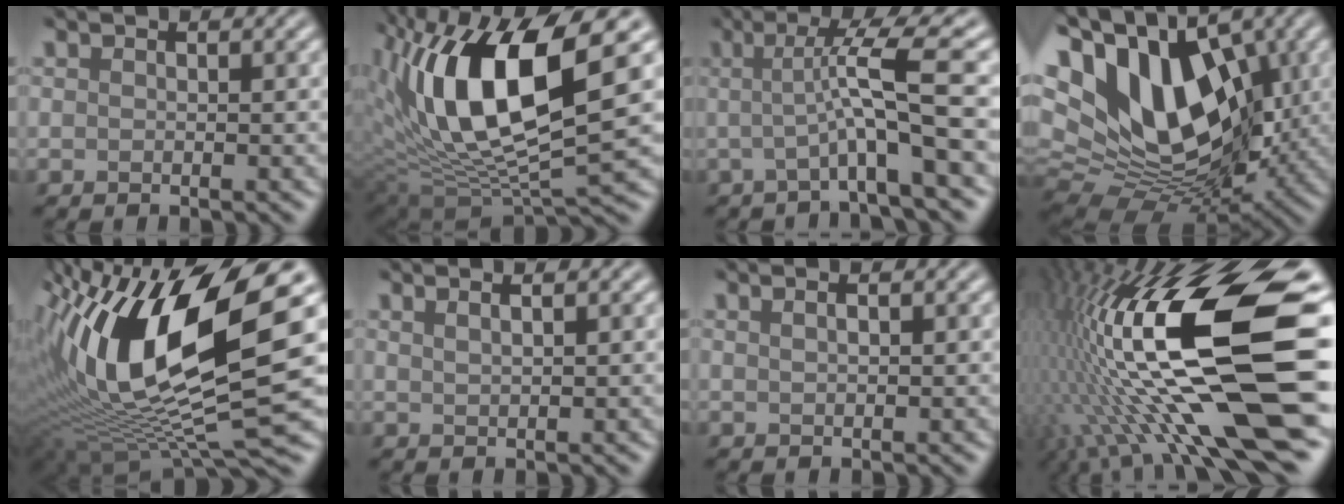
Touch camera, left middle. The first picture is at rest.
{"total": 12.7, "force": [2.5, 5.0, 11.4], "torque": [-0.218, -0.001, 0.053]}
{"total": 6.2, "force": [-0.8, 0.5, 6.2], "torque": [-0.106, 0.005, -0.014]}
{"total": 16.1, "force": [3.9, 9.5, 12.3], "torque": [-0.204, 0.017, 0.069]}
{"total": 15.0, "force": [3.5, 5.5, 13.5], "torque": [-0.275, 0.006, 0.063]}
{"total": 2.4, "force": [1.4, 1.1, 1.7], "torque": [-0.006, 0.023, -0.004]}
{"total": 1.9, "force": [0.8, 1.0, 1.5], "torque": [-0.009, 0.014, -0.009]}
{"total": 18.0, "force": [-0.8, 5.2, 17.2], "torque": [-0.304, 0.013, -0.013]}